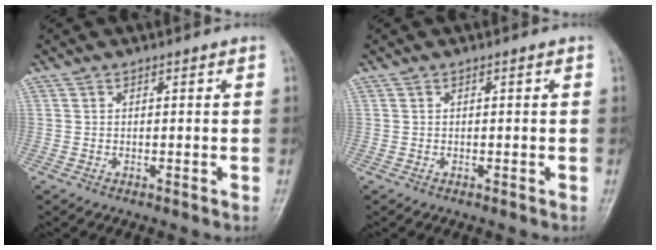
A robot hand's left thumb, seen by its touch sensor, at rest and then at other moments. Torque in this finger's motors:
{"motor_torque": [-0.01, 0.01, 0.00, 0.00, 0.00]}